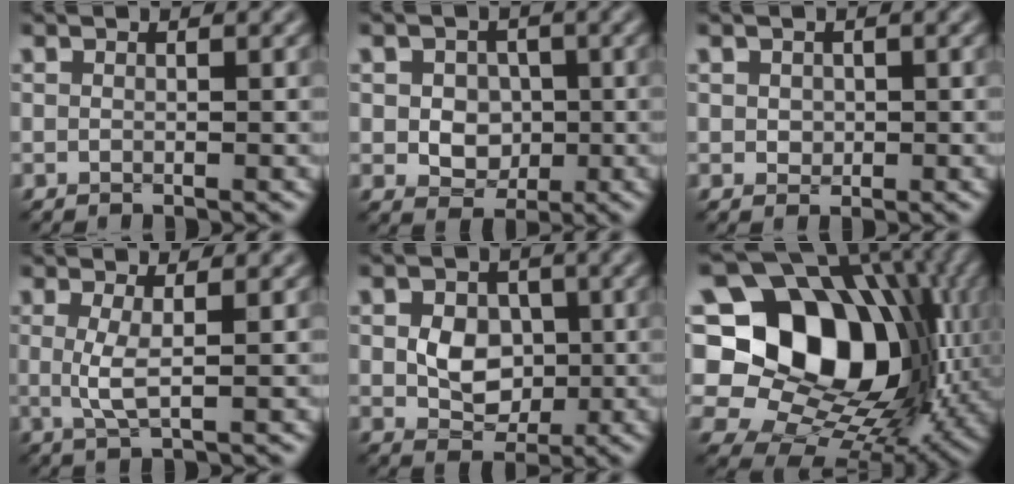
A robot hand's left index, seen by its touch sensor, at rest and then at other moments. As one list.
[{"total": 3.6, "force": [-0.1, 2.9, 2.2], "torque": [-0.032, 0.001, -0.012]}, {"total": 1.0, "force": [0.1, 0.9, 0.5], "torque": [-0.011, -0.002, 0.003]}, {"total": 2.2, "force": [0.1, 0.2, 2.2], "torque": [-0.054, -0.003, 0.000]}, {"total": 4.3, "force": [-0.1, 3.2, 2.8], "torque": [-0.050, -0.004, -0.004]}, {"total": 17.3, "force": [2.9, 13.0, 11.0], "torque": [-0.187, 0.004, 0.047]}]